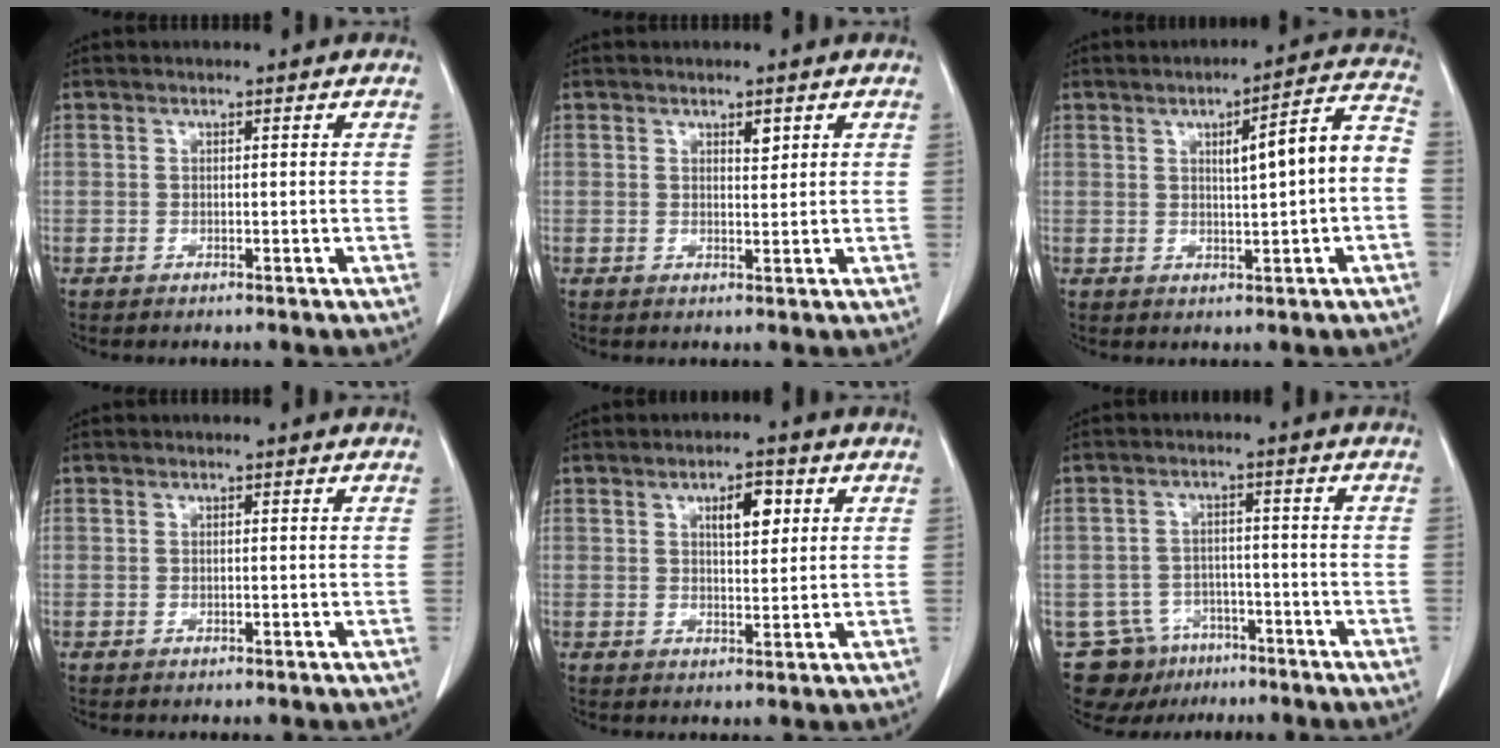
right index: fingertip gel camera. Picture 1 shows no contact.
{"total": 1.5, "force": [0.9, 0.6, 1.0], "torque": [-0.015, -0.004, 0.014]}
{"total": 8.5, "force": [0.1, 0.9, 8.4], "torque": [-0.114, 0.024, 0.002]}
{"total": 0.0}
{"total": 4.8, "force": [1.9, 1.8, 4.0], "torque": [-0.064, 0.004, 0.031]}
{"total": 8.3, "force": [-5.5, 6.2, 1.0], "torque": [-0.018, 0.017, -0.079]}